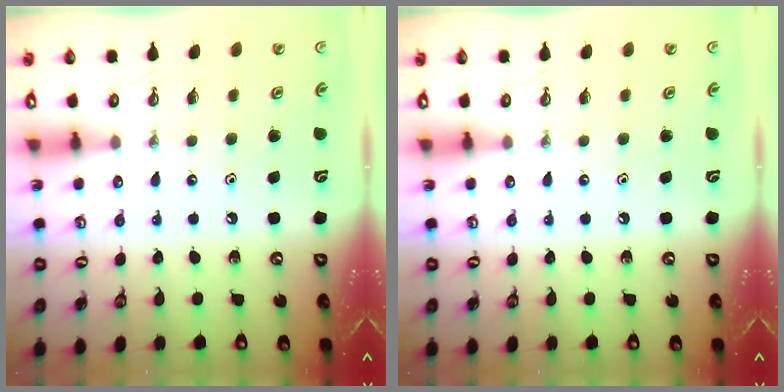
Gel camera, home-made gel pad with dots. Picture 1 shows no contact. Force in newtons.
{"total": 0.0}